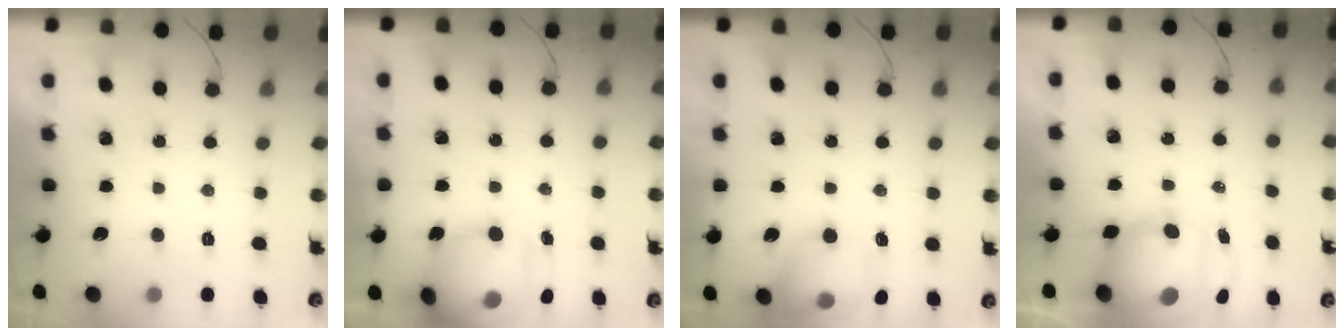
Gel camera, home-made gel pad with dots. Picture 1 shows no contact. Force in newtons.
{"total": 17.0, "press": 16.7, "slide": 3.2}
{"total": 13.1, "press": 13.0, "slide": 1.7}
{"total": 12.1, "press": 11.6, "slide": 3.3}